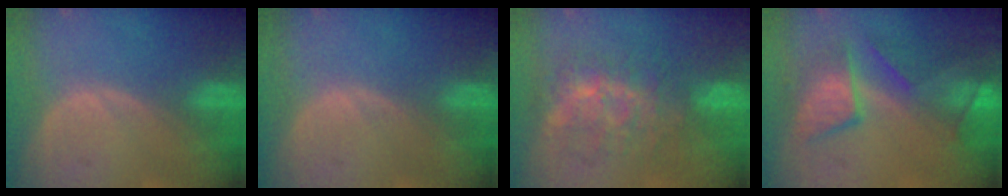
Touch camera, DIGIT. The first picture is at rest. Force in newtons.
{"total": 0.0}
{"total": 8.7, "press": 7.5, "slide": 4.4}
{"total": 9.5, "press": 8.4, "slide": 4.5}